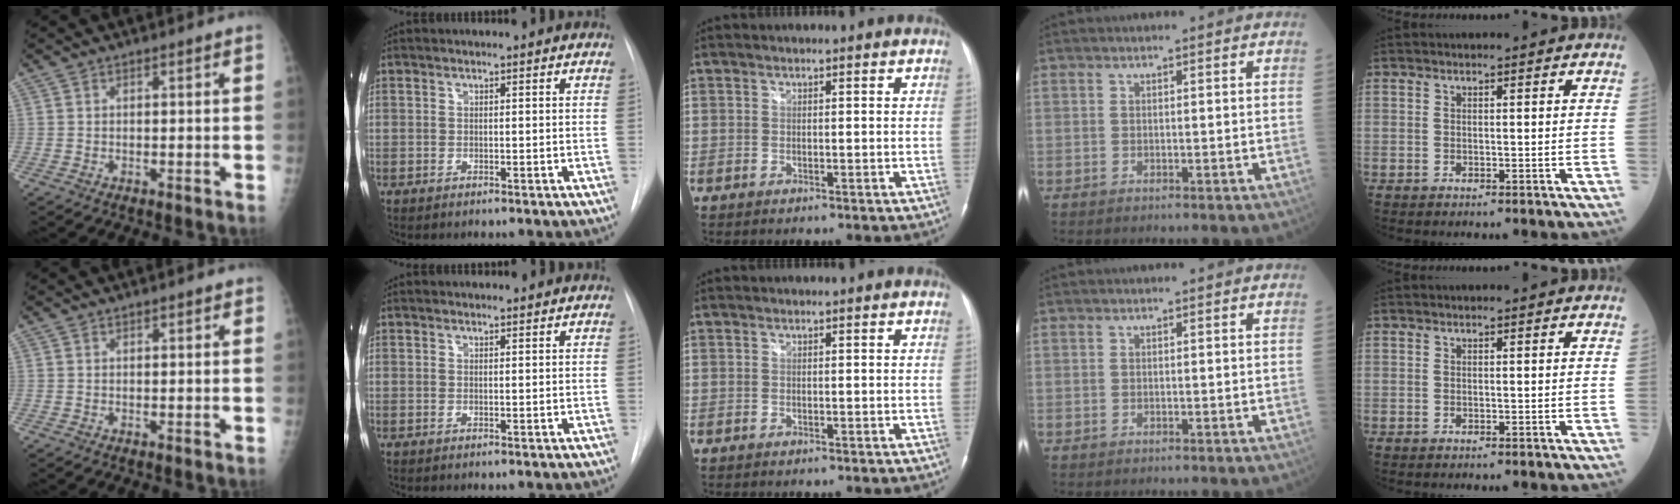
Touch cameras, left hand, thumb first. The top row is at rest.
{"thumb": {"total": 0.8, "force": [0.5, 0.4, 0.5], "torque": [-0.006, -0.001, 0.005]}, "index": {"total": 0.9, "force": [0.9, 0.2, 0.0], "torque": [-0.010, 0.003, 0.013]}}